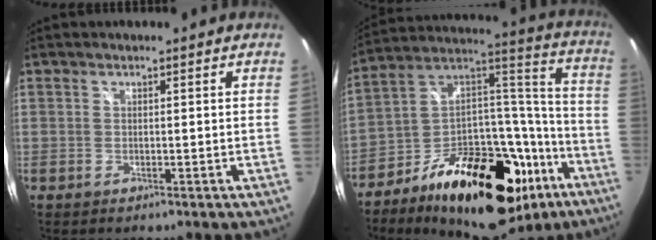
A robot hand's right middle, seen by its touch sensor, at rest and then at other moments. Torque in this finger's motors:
{"motor_torque": [1.09, -1.05, 0.38, 0.21]}